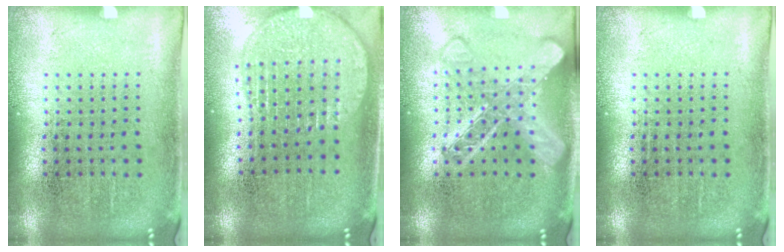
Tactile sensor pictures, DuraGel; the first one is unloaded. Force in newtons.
{"total": 1.9, "press": 1.6, "slide": 1.0}
{"total": 2.9, "press": 2.8, "slide": 0.5}
{"total": 0.0}